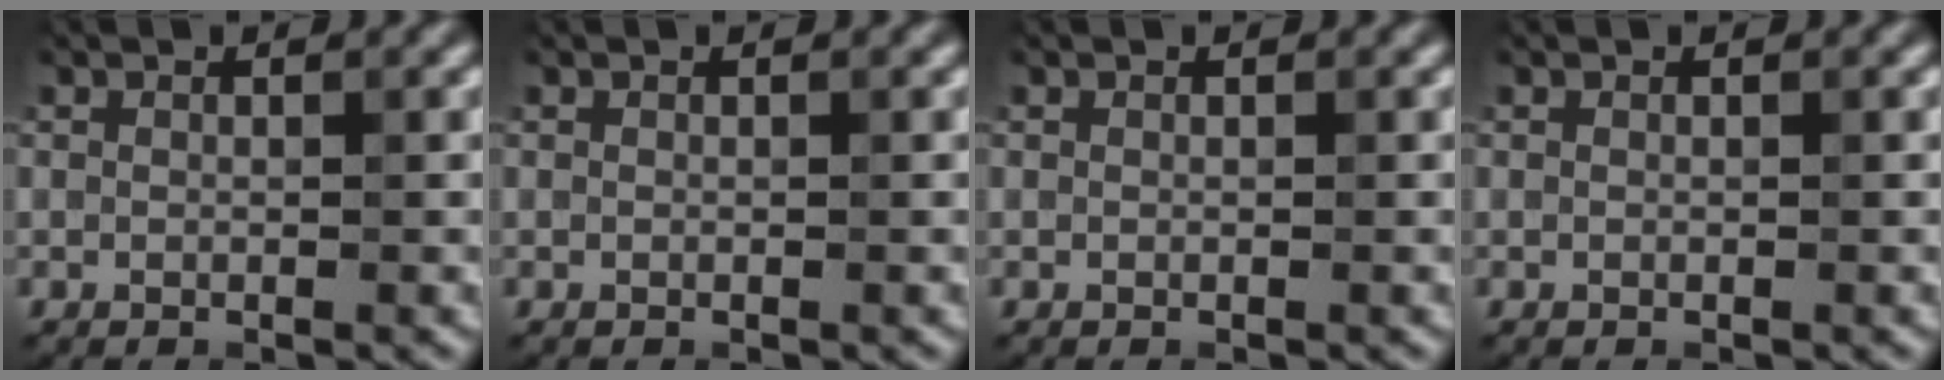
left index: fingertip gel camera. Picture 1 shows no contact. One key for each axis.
{"total": 0.0}
{"total": 0.0}
{"total": 0.0}